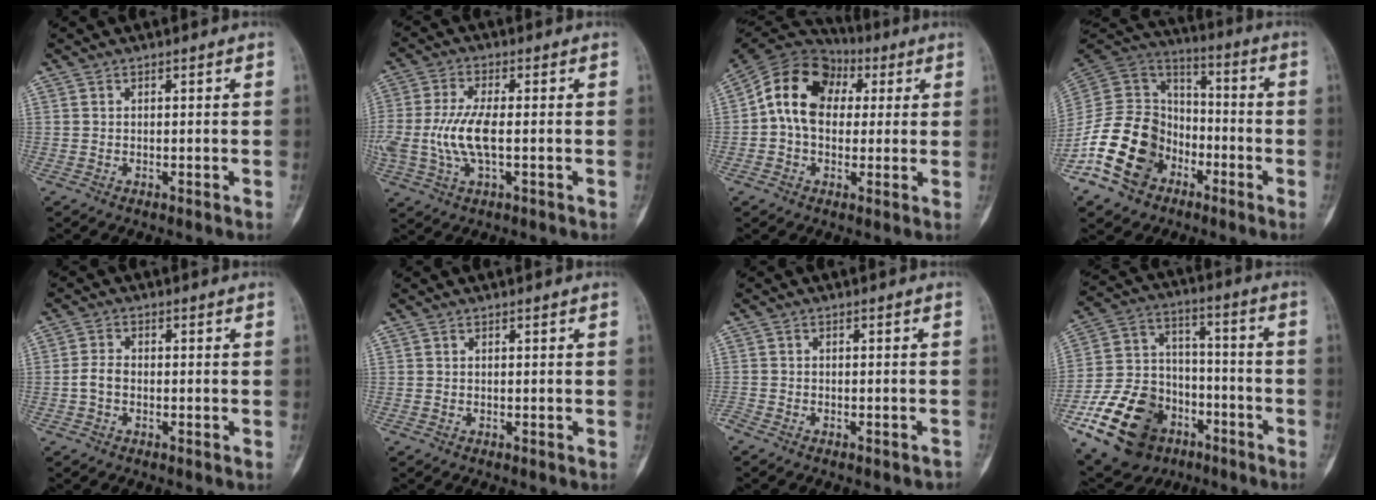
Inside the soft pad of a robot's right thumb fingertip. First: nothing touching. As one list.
[{"total": 9.3, "force": [-0.9, 3.7, 8.4], "torque": [-0.201, 0.004, -0.017]}, {"total": 14.5, "force": [2.2, 10.8, 9.4], "torque": [-0.147, 0.034, 0.028]}, {"total": 17.6, "force": [-8.4, 13.2, 8.0], "torque": [-0.125, 0.076, -0.157]}, {"total": 2.8, "force": [-0.7, 1.8, 1.9], "torque": [-0.038, 0.010, -0.019]}, {"total": 0.0}, {"total": 4.4, "force": [-3.8, 1.8, 1.3], "torque": [-0.017, 0.020, -0.050]}, {"total": 21.9, "force": [-10.7, 15.7, 10.9], "torque": [-0.191, 0.081, -0.176]}]